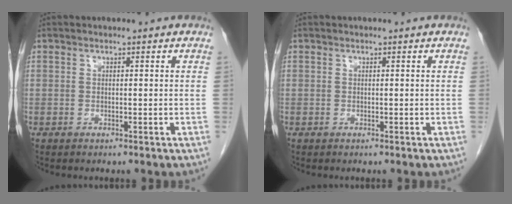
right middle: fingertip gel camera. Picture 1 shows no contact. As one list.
[{"total": 0.0}]